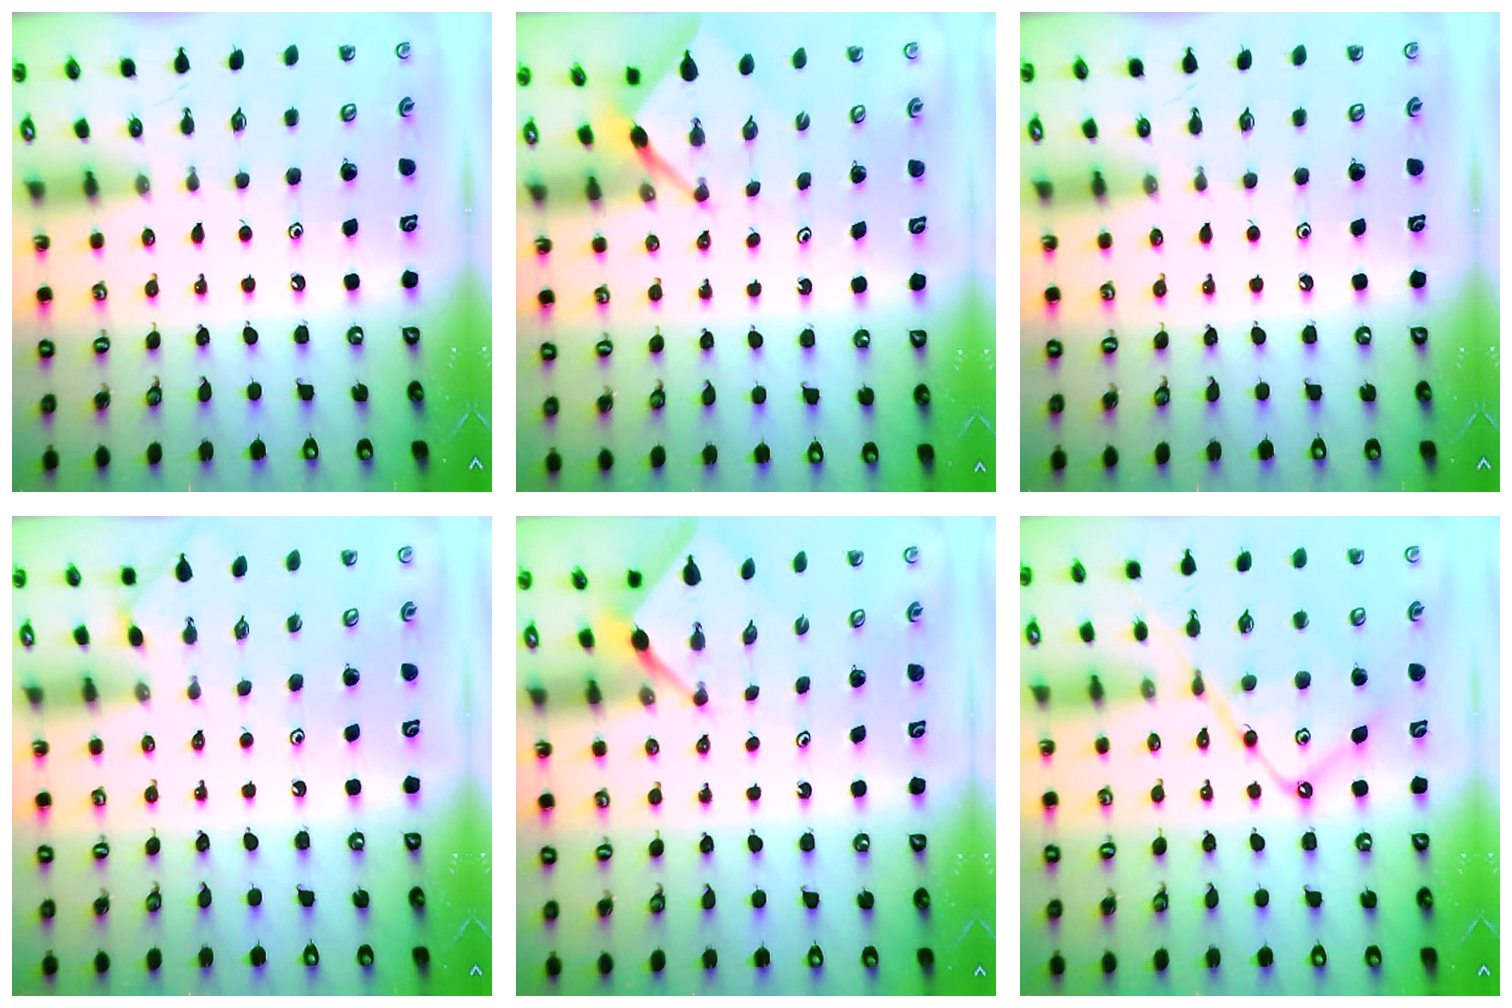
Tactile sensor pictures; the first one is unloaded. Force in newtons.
{"total": 2.5, "press": 2.5, "slide": 0.2}
{"total": 0.0}
{"total": 0.5, "press": 0.5, "slide": 0.2}
{"total": 2.4, "press": 2.4, "slide": 0.2}
{"total": 14.0, "press": 13.9, "slide": 1.3}